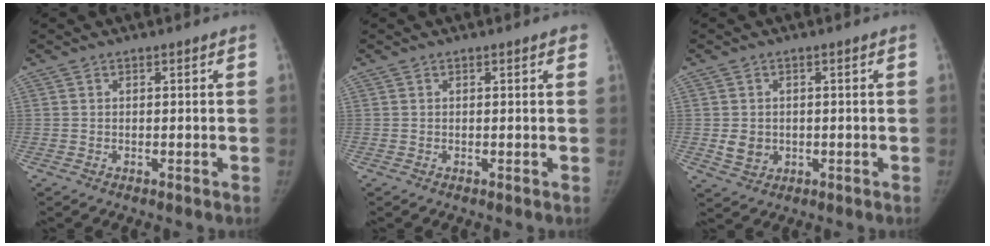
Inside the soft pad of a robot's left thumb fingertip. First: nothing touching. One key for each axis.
{"total": 1.1, "fx": 0.7, "fy": 0.3, "fz": 0.8, "tx": -0.008, "ty": 0.001, "tz": 0.005}
{"total": 3.8, "fx": -0.3, "fy": 3.3, "fz": 1.9, "tx": -0.018, "ty": 0.000, "tz": 0.005}